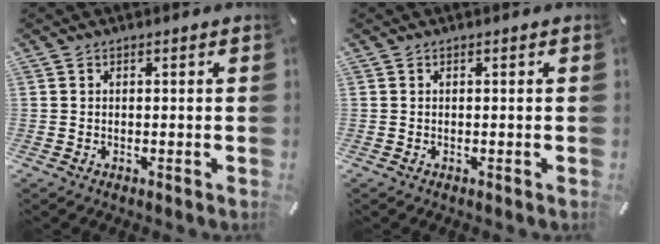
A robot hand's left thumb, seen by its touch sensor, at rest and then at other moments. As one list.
[{"total": 0.0}]